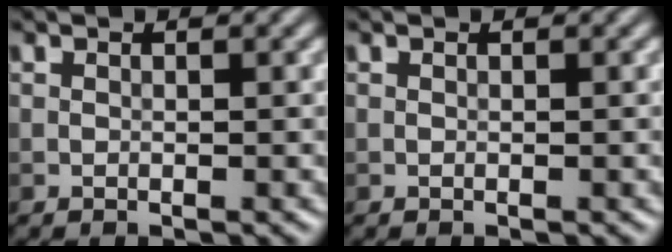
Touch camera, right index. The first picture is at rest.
{"total": 0.0}